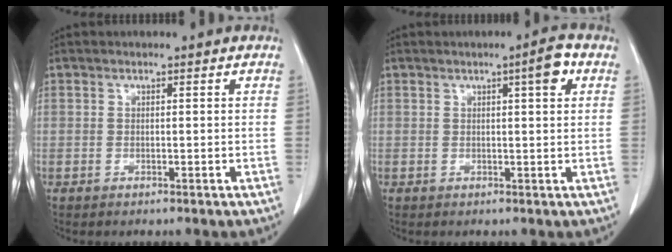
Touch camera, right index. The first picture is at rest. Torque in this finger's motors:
{"motor_torque": [0.14, 0.08, 0.06, 0.02]}